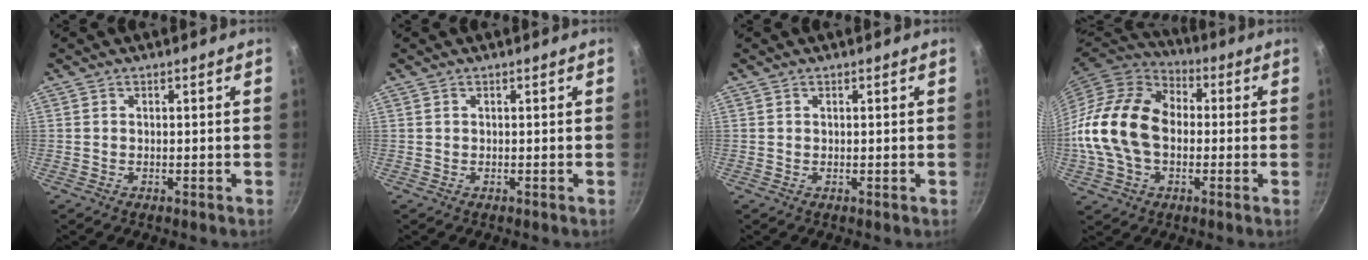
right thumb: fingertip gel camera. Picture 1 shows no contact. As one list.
[{"total": 0.0}, {"total": 0.0}, {"total": 19.4, "force": [-0.9, 13.6, 13.7], "torque": [-0.238, 0.032, -0.027]}]